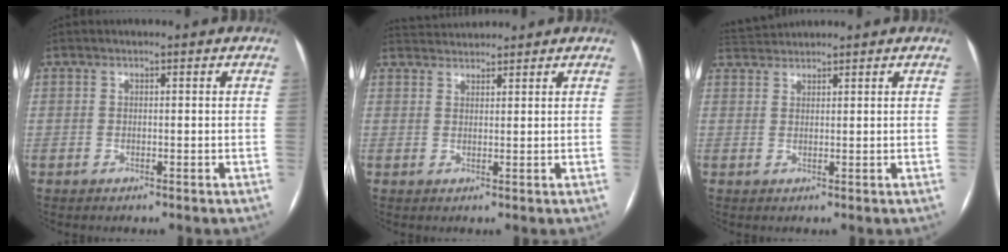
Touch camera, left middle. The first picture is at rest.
{"total": 3.3, "force": [3.3, 0.1, 0.0], "torque": [-0.006, 0.025, 0.064]}
{"total": 3.0, "force": [3.0, -0.2, -0.3], "torque": [-0.005, 0.020, 0.064]}